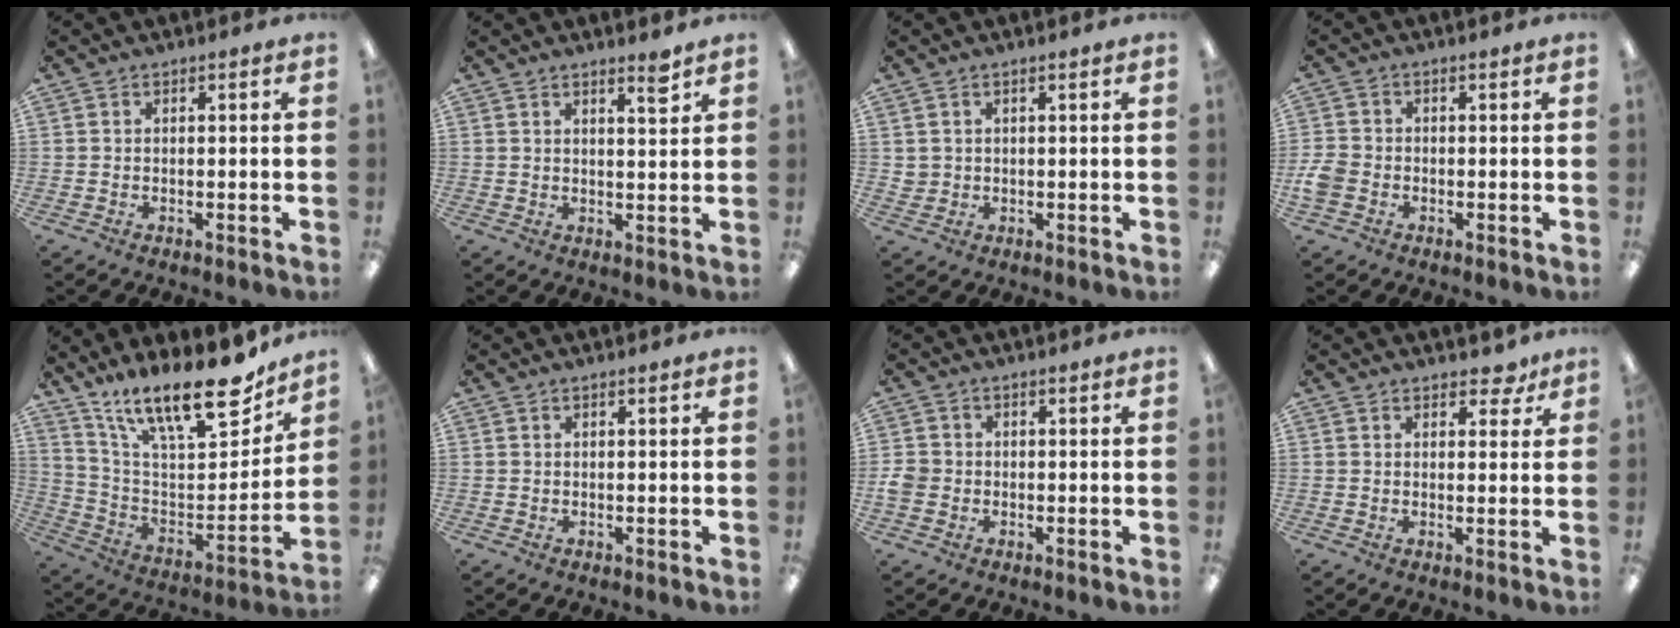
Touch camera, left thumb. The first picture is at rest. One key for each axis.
{"total": 3.5, "fx": 2.8, "fy": 0.2, "fz": 2.1, "tx": -0.023, "ty": -0.020, "tz": 0.043}
{"total": 1.8, "fx": 0.9, "fy": 1.5, "fz": 0.1, "tx": -0.005, "ty": 0.002, "tz": 0.016}
{"total": 4.1, "fx": -1.3, "fy": 3.2, "fz": 2.2, "tx": -0.046, "ty": 0.005, "tz": -0.024}
{"total": 20.8, "fx": 15.8, "fy": 6.1, "fz": 12.1, "tx": -0.192, "ty": -0.116, "tz": 0.270}
{"total": 0.5, "fx": 0.3, "fy": 0.0, "fz": 0.4, "tx": -0.007, "ty": 0.000, "tz": 0.006}
{"total": 3.1, "fx": -0.6, "fy": 2.8, "fz": 1.1, "tx": -0.017, "ty": 0.007, "tz": -0.010}
{"total": 4.0, "fx": 2.8, "fy": 2.1, "fz": 1.8, "tx": -0.008, "ty": -0.011, "tz": 0.046}